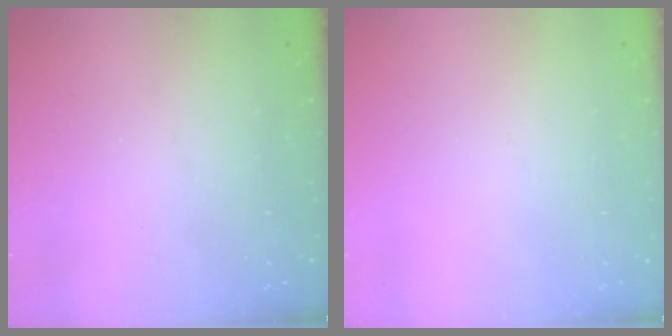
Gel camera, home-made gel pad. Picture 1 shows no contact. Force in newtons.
{"total": 0.0}